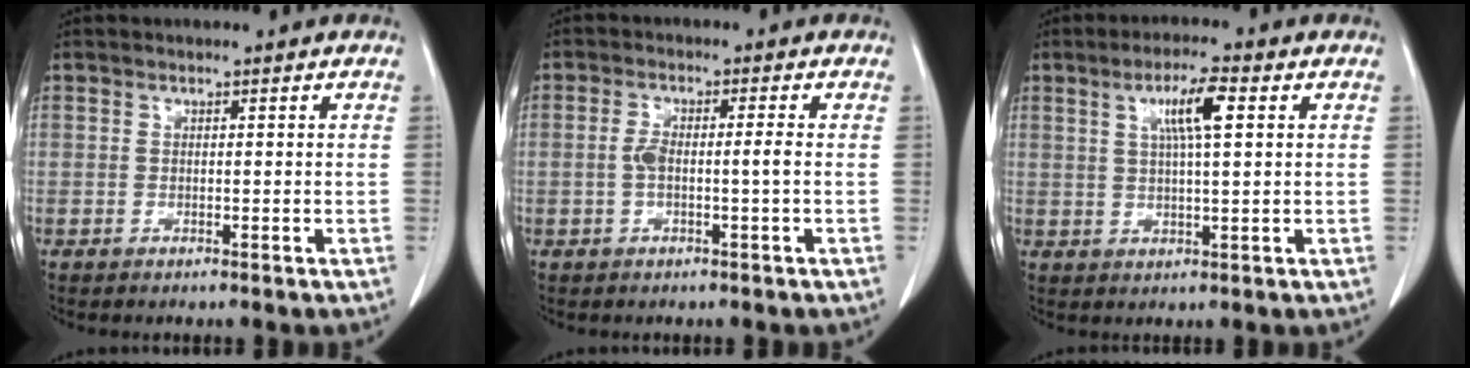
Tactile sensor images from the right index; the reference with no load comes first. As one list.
[{"total": 3.3, "force": [-0.4, 0.4, 3.2], "torque": [-0.066, 0.011, -0.003]}, {"total": 6.4, "force": [2.2, 0.5, 5.9], "torque": [-0.108, 0.006, 0.038]}]